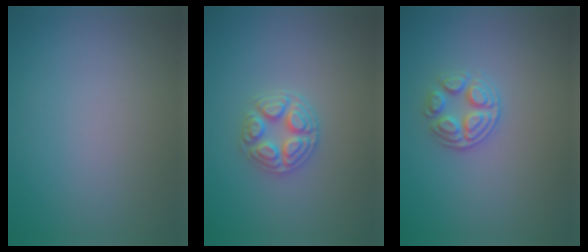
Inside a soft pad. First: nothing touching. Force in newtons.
{"total": 3.5, "press": 3.3, "slide": 1.3}
{"total": 2.7, "press": 2.5, "slide": 0.9}